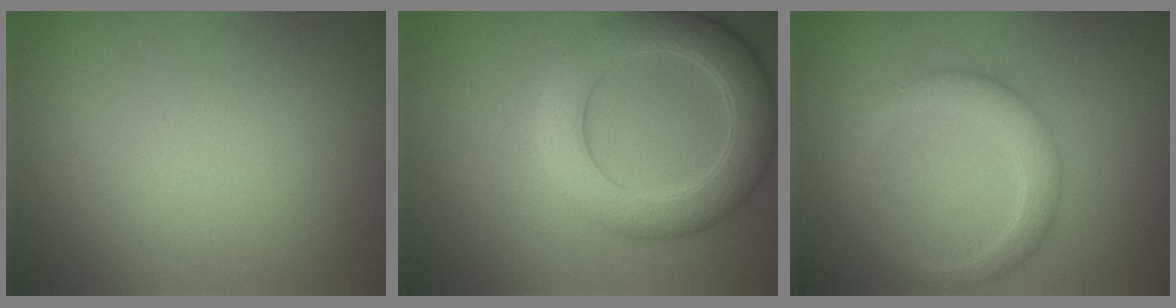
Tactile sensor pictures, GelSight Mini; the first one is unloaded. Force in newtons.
{"total": 6.1, "press": 6.1, "slide": 0.2}
{"total": 3.0, "press": 3.0, "slide": 0.1}